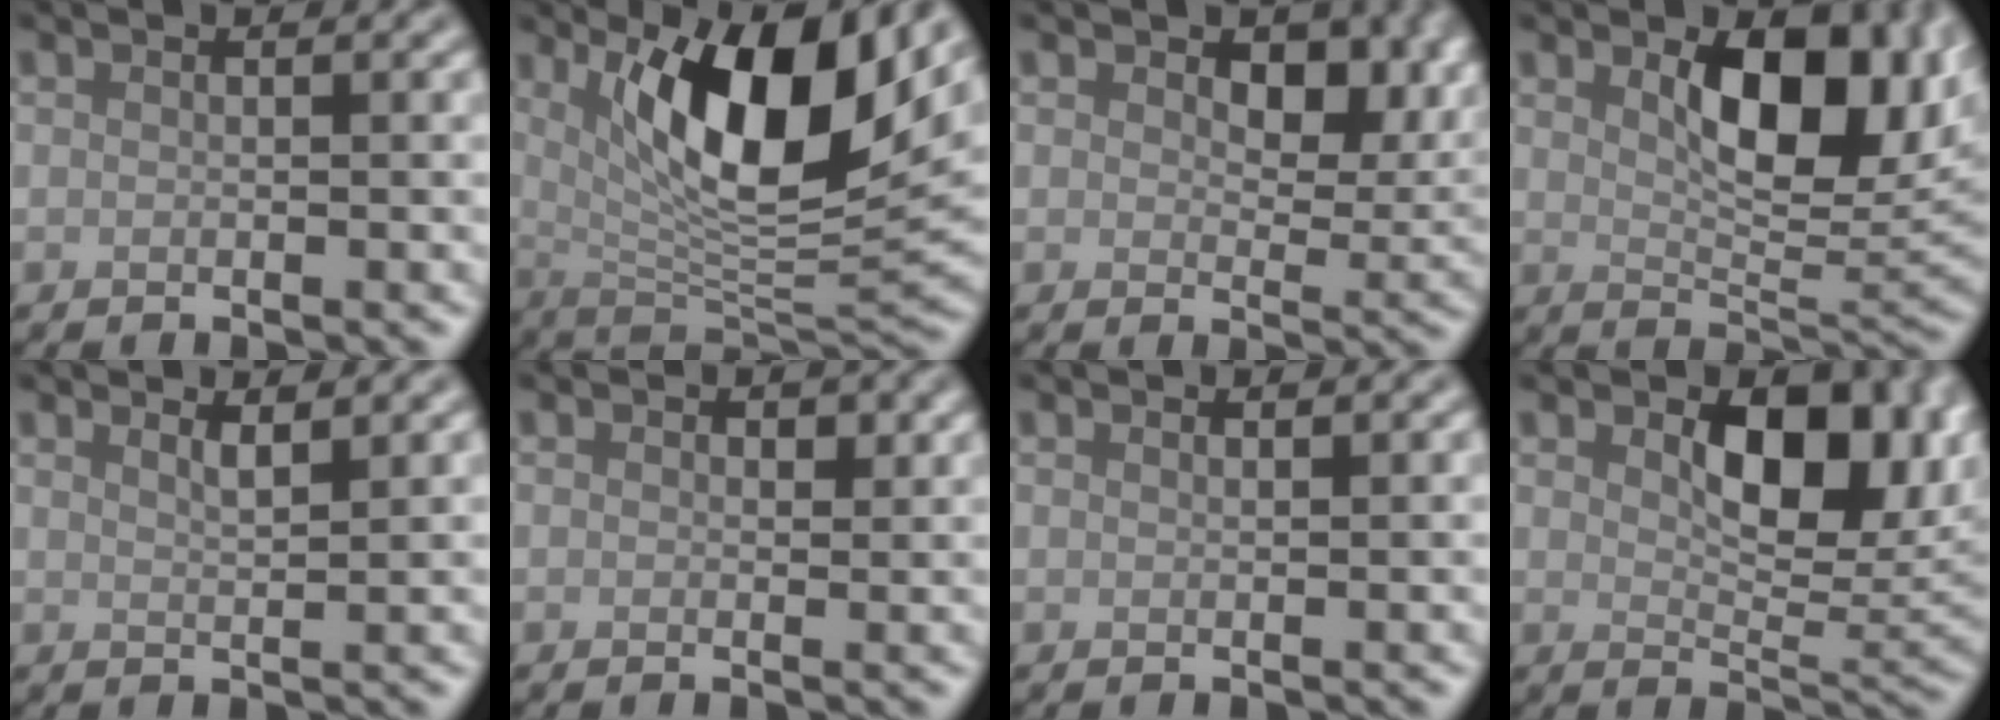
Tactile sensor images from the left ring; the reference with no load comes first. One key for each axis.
{"total": 11.5, "fx": 4.1, "fy": 3.8, "fz": 10.0, "tx": -0.156, "ty": -0.015, "tz": 0.074}
{"total": 7.4, "fx": 2.7, "fy": 4.5, "fz": 5.2, "tx": -0.073, "ty": -0.016, "tz": 0.039}
{"total": 9.5, "fx": 2.6, "fy": 4.5, "fz": 8.0, "tx": -0.119, "ty": -0.005, "tz": 0.045}
{"total": 1.6, "fx": 1.2, "fy": 0.4, "fz": 0.9, "tx": -0.006, "ty": 0.001, "tz": 0.017}
{"total": 0.9, "fx": 0.4, "fy": 0.6, "fz": 0.5, "tx": -0.004, "ty": -0.004, "tz": 0.006}
{"total": 0.6, "fx": 0.5, "fy": 0.1, "fz": 0.2, "tx": 0.001, "ty": 0.000, "tz": 0.008}
{"total": 8.9, "fx": 2.6, "fy": 4.6, "fz": 7.1, "tx": -0.108, "ty": -0.009, "tz": 0.046}